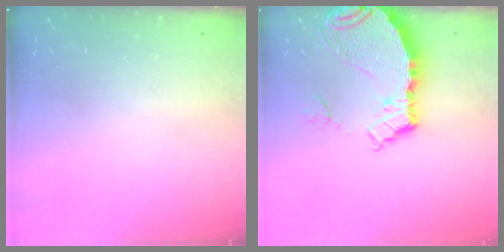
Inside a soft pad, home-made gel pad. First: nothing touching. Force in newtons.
{"total": 8.3, "press": 8.3, "slide": 1.0}